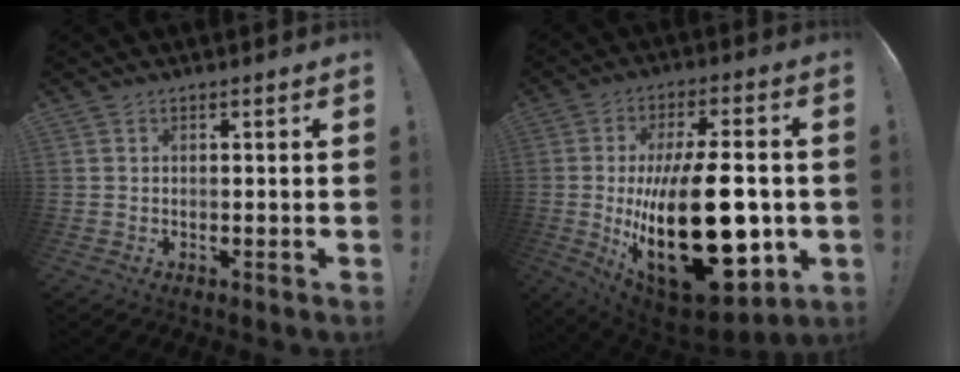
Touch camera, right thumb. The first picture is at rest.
{"total": 33.5, "force": [-3.9, 15.2, 29.6], "torque": [-0.526, 0.005, -0.045]}